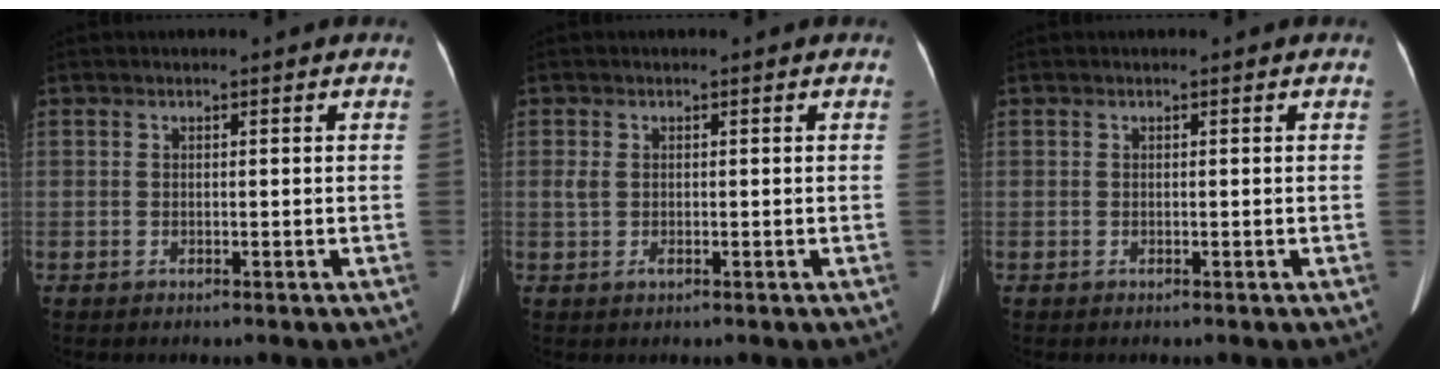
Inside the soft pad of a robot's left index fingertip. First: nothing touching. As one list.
[{"total": 1.6, "force": [0.0, 1.0, 1.3], "torque": [-0.032, -0.001, 0.005]}, {"total": 0.0}]